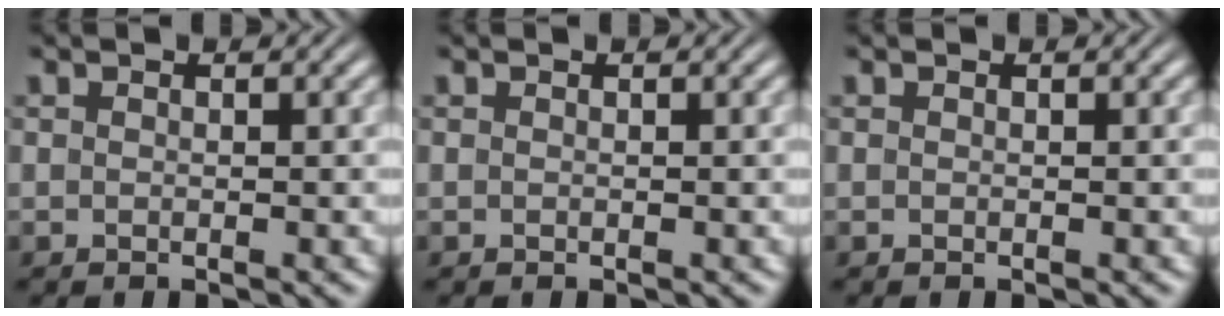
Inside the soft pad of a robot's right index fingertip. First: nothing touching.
{"total": 0.0}
{"total": 0.0}